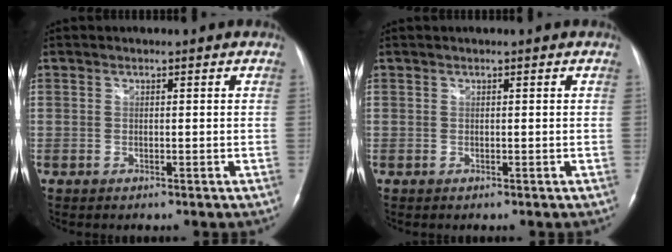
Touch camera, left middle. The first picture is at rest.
{"total": 0.0}